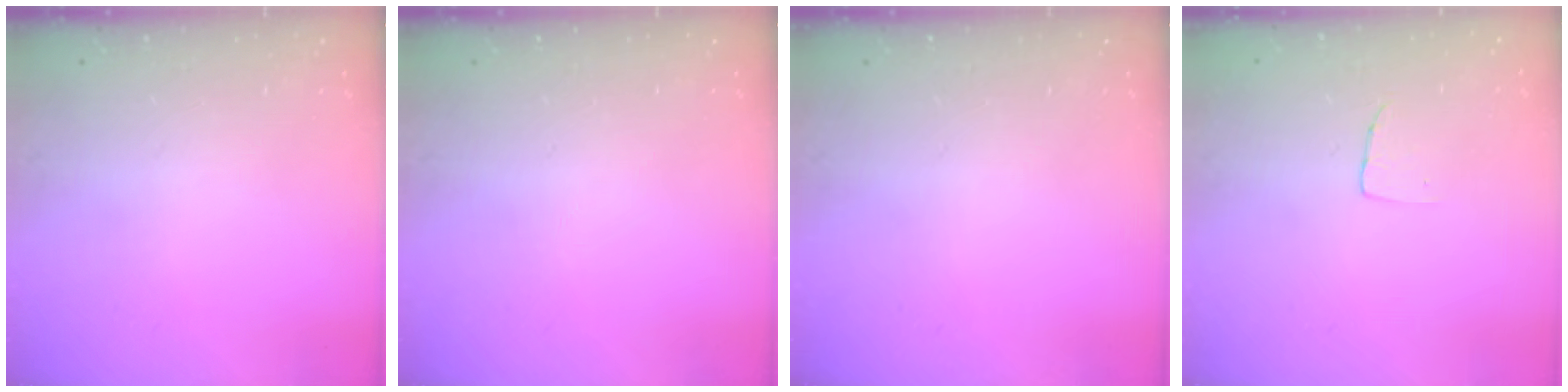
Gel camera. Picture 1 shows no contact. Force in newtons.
{"total": 0.0}
{"total": 0.0}
{"total": 2.9, "press": 2.9, "slide": 0.1}